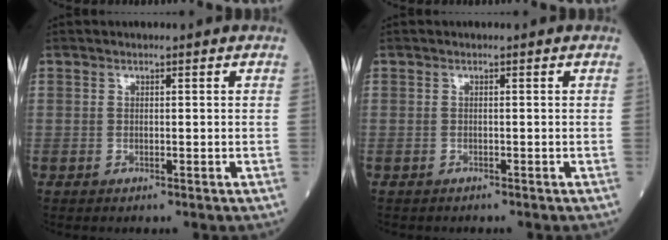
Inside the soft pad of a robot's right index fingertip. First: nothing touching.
{"total": 0.7, "force": [-0.6, 0.3, 0.1], "torque": [-0.008, 0.001, -0.009]}